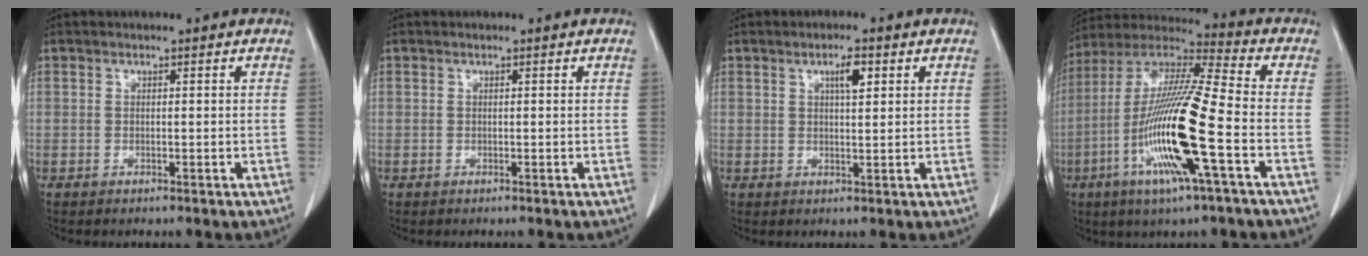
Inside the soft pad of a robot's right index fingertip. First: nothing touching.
{"total": 0.0}
{"total": 3.1, "force": [1.4, 0.6, 2.7], "torque": [-0.046, 0.000, 0.022]}
{"total": 18.8, "force": [-5.7, 0.5, 17.9], "torque": [-0.365, -0.017, -0.116]}